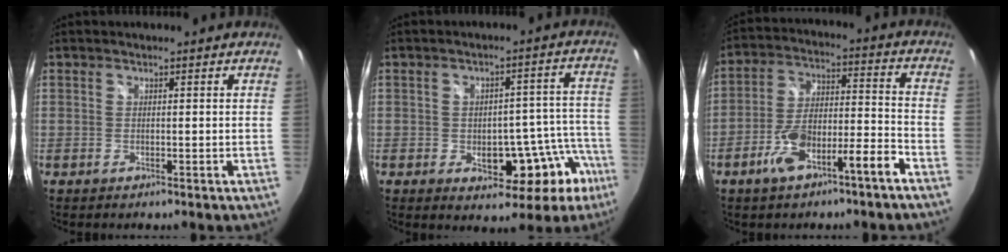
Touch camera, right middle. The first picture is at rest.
{"total": 12.8, "force": [-6.4, 7.5, 8.2], "torque": [-0.091, 0.024, -0.066]}
{"total": 10.8, "force": [-6.8, 2.5, 8.0], "torque": [-0.152, 0.017, -0.110]}